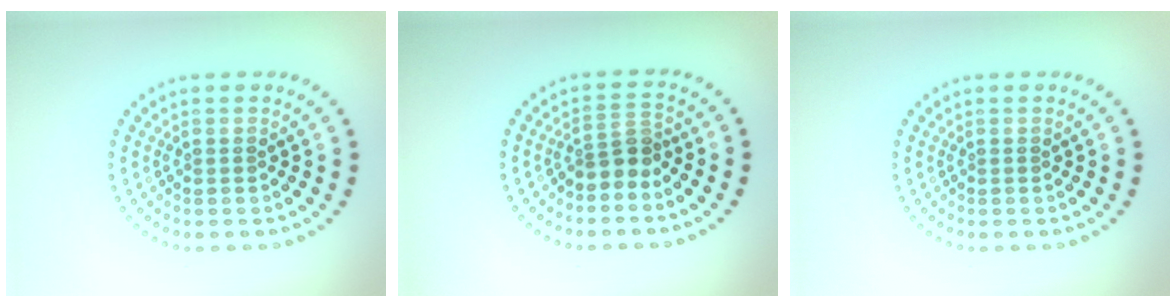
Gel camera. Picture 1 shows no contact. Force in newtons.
{"total": 2.4, "press": 1.8, "slide": 1.6}
{"total": 0.0}